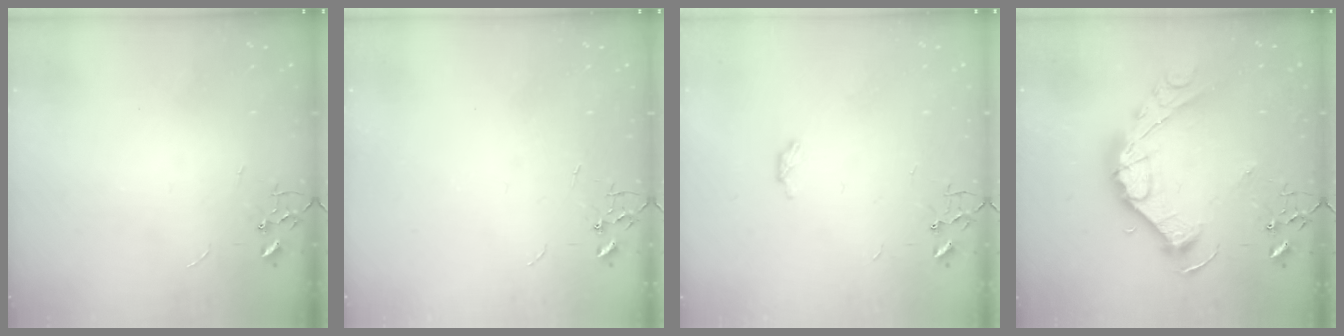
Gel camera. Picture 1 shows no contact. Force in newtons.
{"total": 0.0}
{"total": 2.8, "press": 2.7, "slide": 0.5}
{"total": 16.6, "press": 16.6, "slide": 1.4}